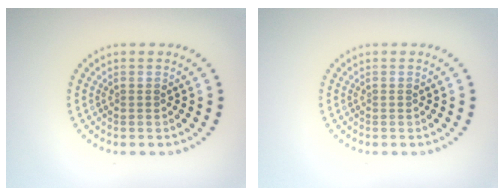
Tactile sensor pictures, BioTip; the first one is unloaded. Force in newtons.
{"total": 0.0}